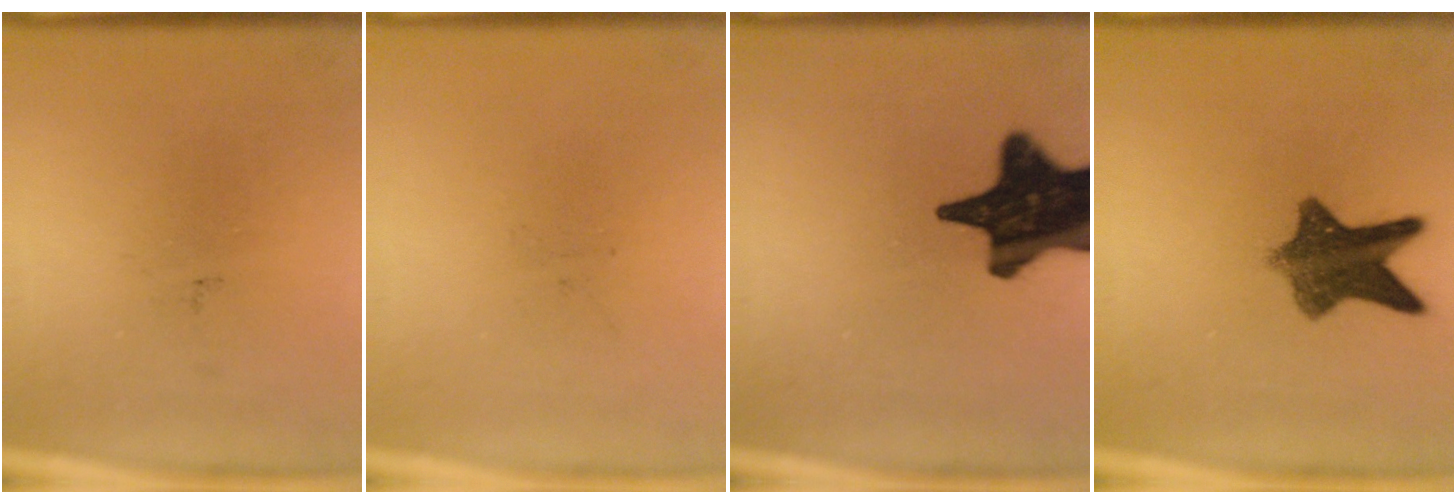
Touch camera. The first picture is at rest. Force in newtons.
{"total": 0.0}
{"total": 18.9}
{"total": 9.2}